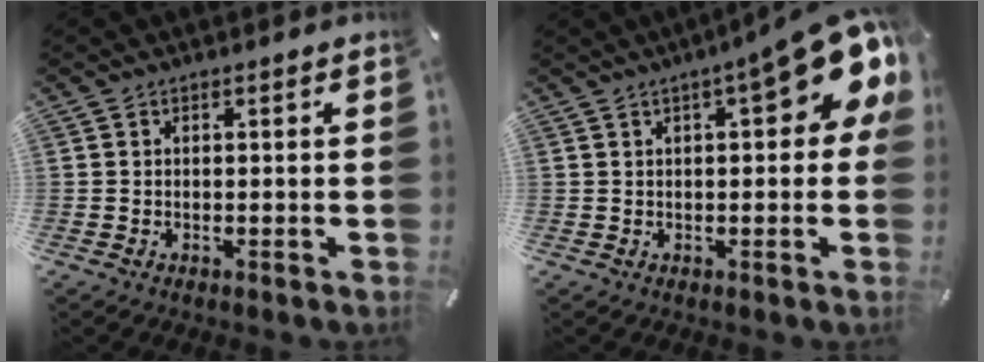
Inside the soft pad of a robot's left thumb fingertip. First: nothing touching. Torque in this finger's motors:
{"motor_torque": [1.11, 1.66, 1.48, -1.29, 0.28]}